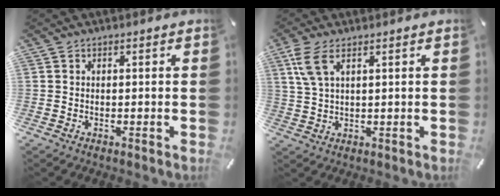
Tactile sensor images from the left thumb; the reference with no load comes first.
{"total": 6.2, "force": [2.8, 2.4, 5.0], "torque": [-0.111, -0.001, 0.052]}